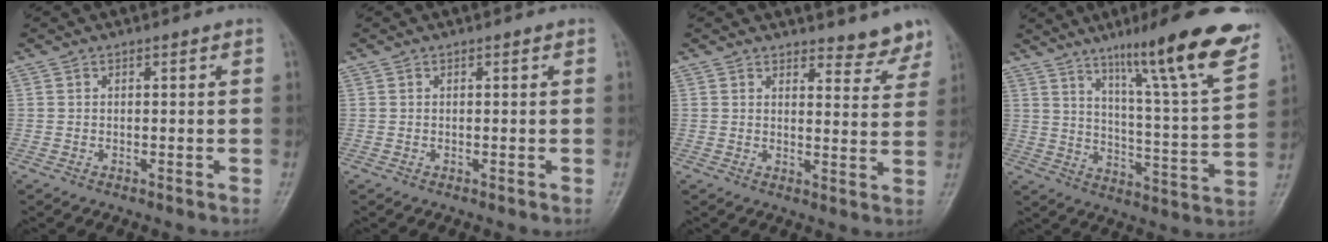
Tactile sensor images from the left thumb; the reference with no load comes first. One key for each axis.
{"total": 0.0}
{"total": 6.0, "fx": 5.5, "fy": 2.1, "fz": 1.2, "tx": 0.014, "ty": -0.043, "tz": 0.060}
{"total": 21.6, "fx": 13.6, "fy": 2.4, "fz": 16.6, "tx": -0.218, "ty": -0.056, "tz": 0.204}